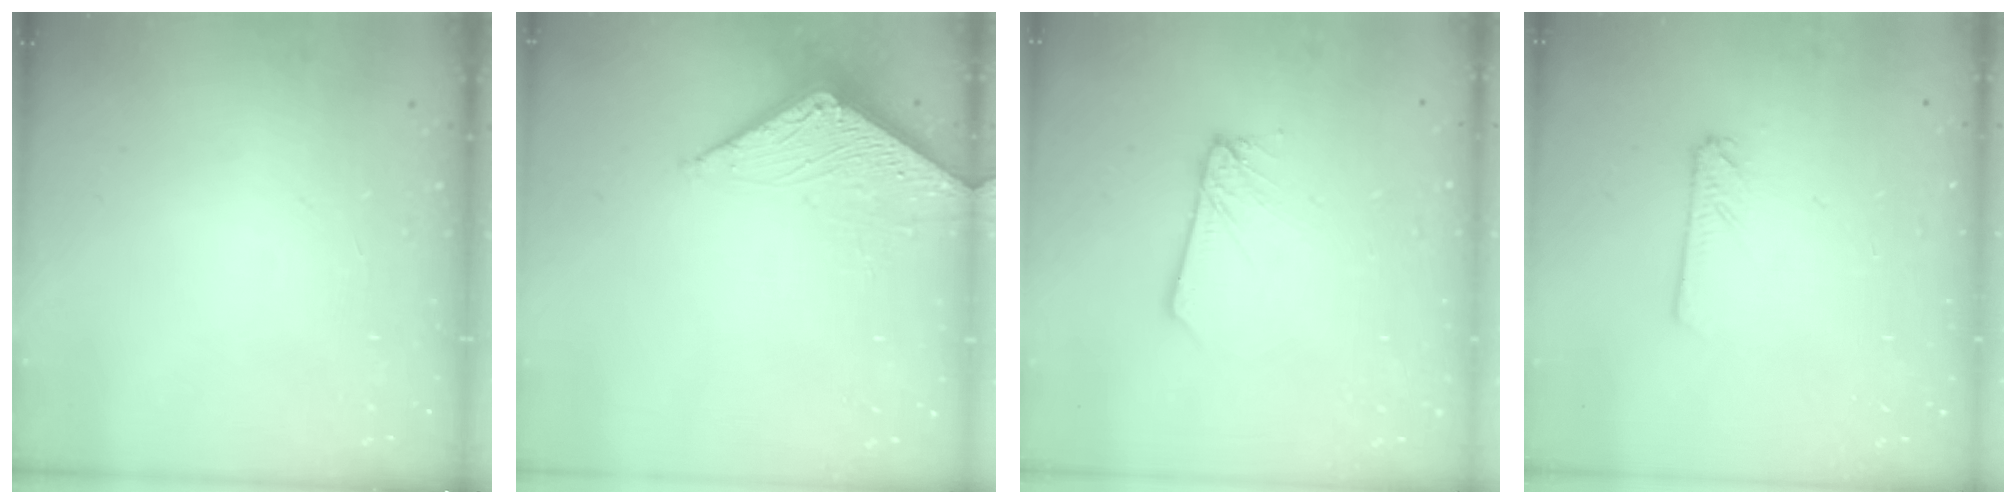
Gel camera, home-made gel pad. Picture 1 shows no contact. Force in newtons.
{"total": 2.8, "press": 2.8, "slide": 0.3}
{"total": 2.6, "press": 2.6, "slide": 0.2}
{"total": 2.4, "press": 2.4, "slide": 0.2}